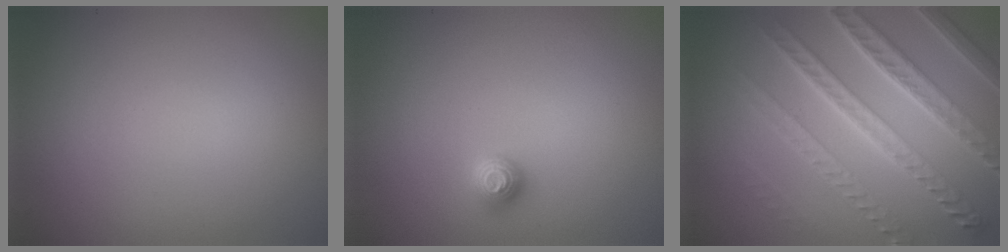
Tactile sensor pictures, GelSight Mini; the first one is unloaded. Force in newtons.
{"total": 1.1, "press": 1.0, "slide": 0.4}
{"total": 8.2, "press": 5.8, "slide": 5.8}